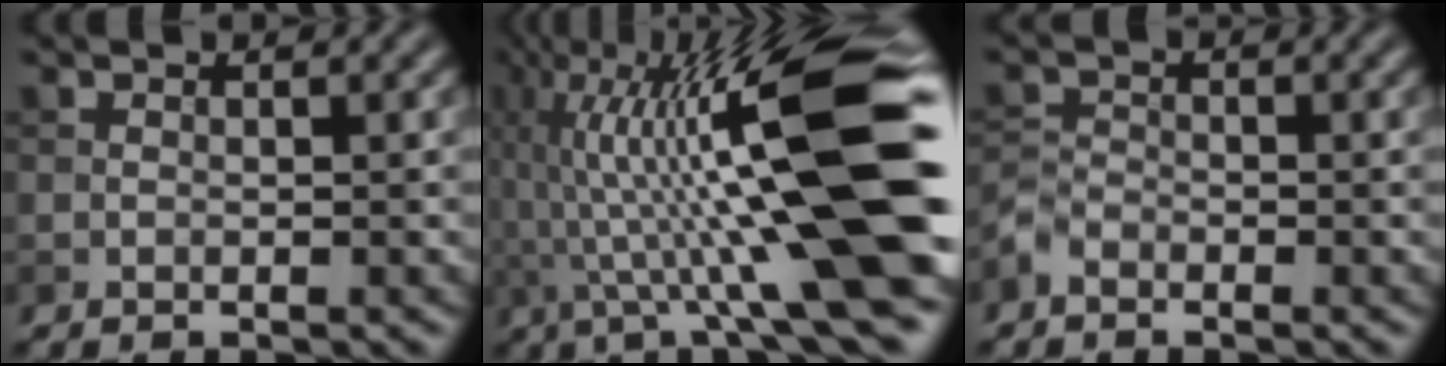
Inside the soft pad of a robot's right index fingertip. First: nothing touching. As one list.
[{"total": 15.1, "force": [0.6, 2.7, 14.8], "torque": [-0.244, 0.026, 0.017]}, {"total": 1.7, "force": [-1.3, 1.1, 0.5], "torque": [-0.009, 0.004, -0.033]}]